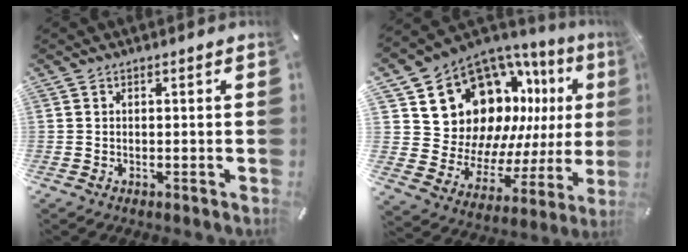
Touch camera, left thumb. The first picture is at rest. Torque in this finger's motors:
{"motor_torque": [2.53, 2.48, 1.51, -1.26, 0.50]}